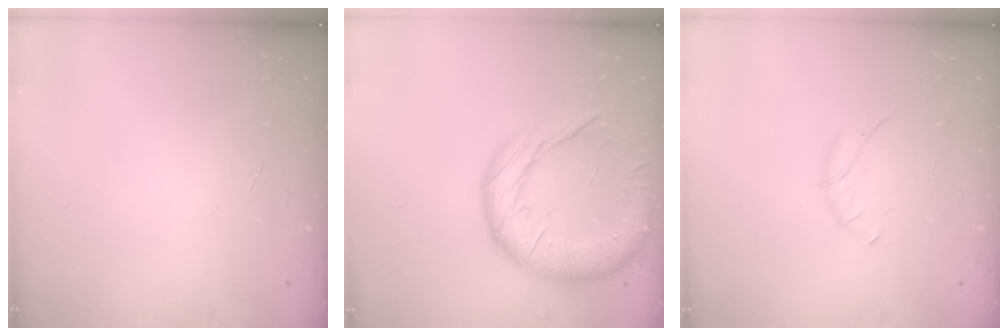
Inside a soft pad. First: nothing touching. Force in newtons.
{"total": 22.5, "press": 22.3, "slide": 3.0}
{"total": 4.4, "press": 4.2, "slide": 1.1}